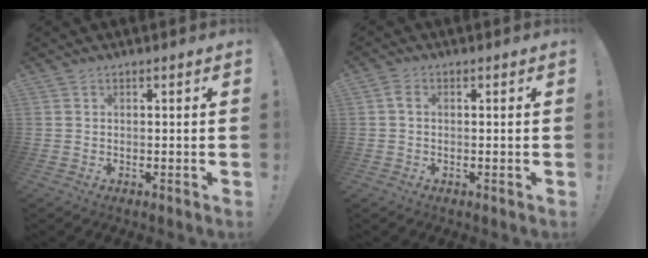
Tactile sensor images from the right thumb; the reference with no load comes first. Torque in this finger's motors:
{"motor_torque": [0.44, 0.60, 0.38, -0.32, 0.17]}